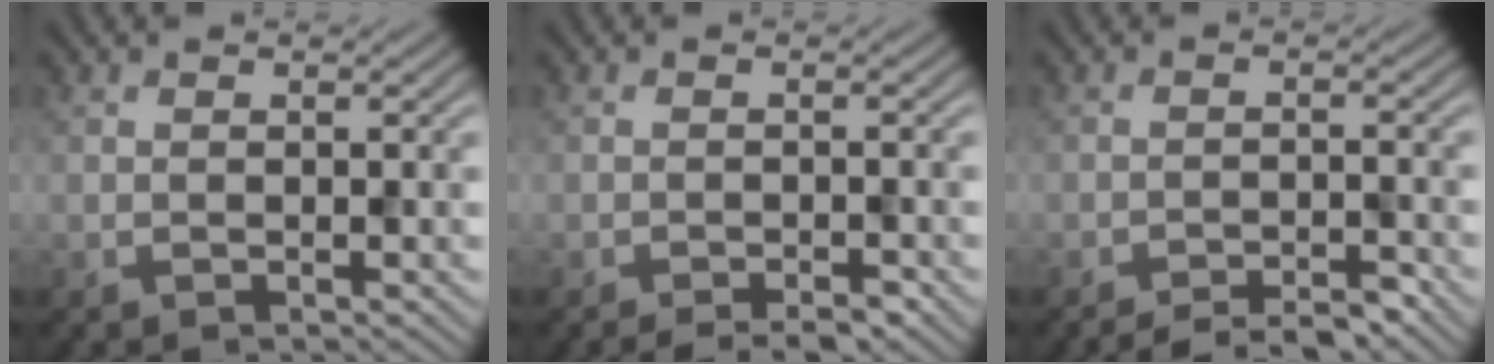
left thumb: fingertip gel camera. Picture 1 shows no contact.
{"total": 2.5, "force": [-2.0, 0.3, 1.4], "torque": [-0.018, 0.003, -0.030]}
{"total": 4.6, "force": [-4.1, 0.5, 2.0], "torque": [-0.030, 0.008, -0.065]}